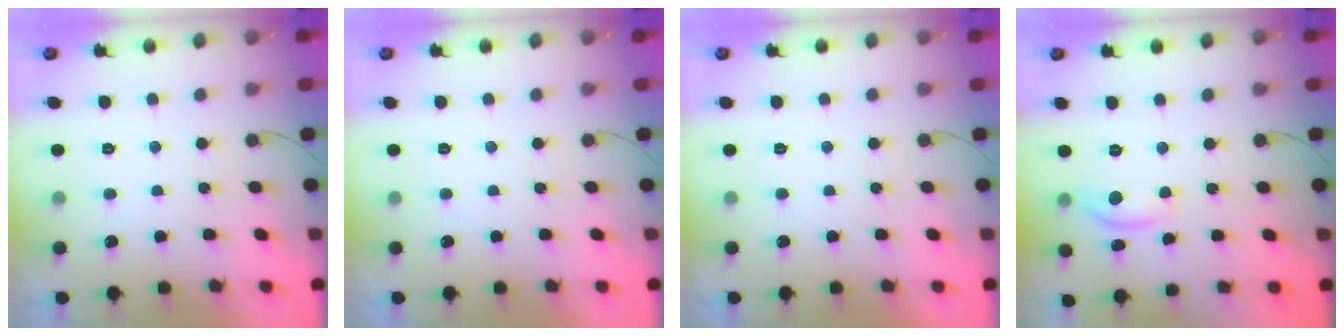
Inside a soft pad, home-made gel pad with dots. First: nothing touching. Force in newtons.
{"total": 0.0}
{"total": 0.0}
{"total": 5.6, "press": 5.6, "slide": 0.5}